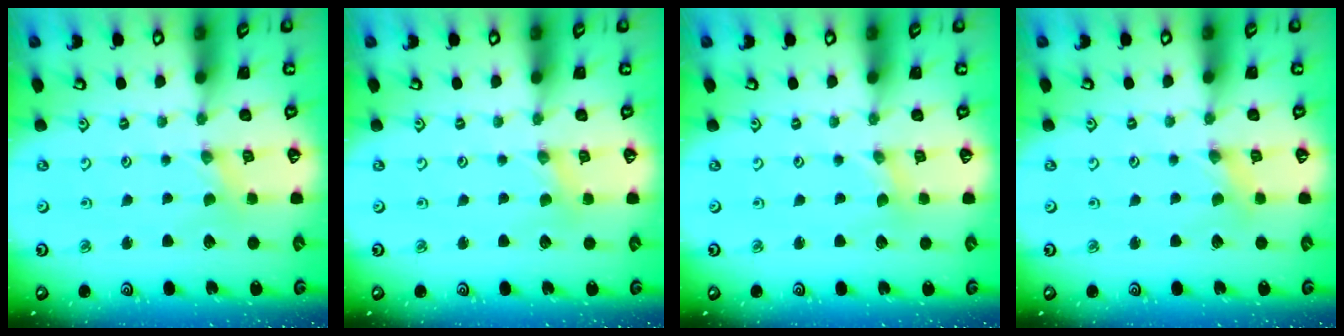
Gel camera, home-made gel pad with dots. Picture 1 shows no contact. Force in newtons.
{"total": 1.1, "press": 1.1, "slide": 0.2}
{"total": 0.0}
{"total": 0.0}